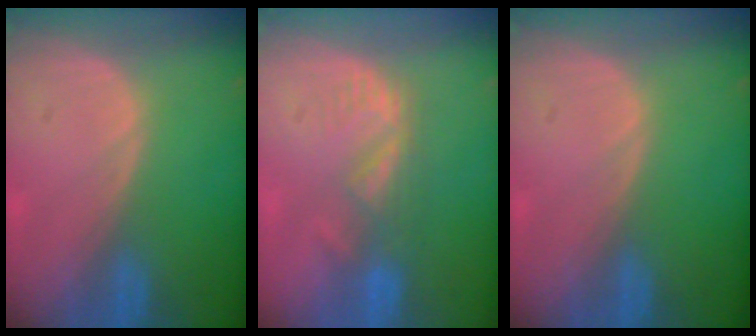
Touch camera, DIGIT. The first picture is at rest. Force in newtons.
{"total": 4.3, "press": 4.0, "slide": 1.7}
{"total": 0.0}